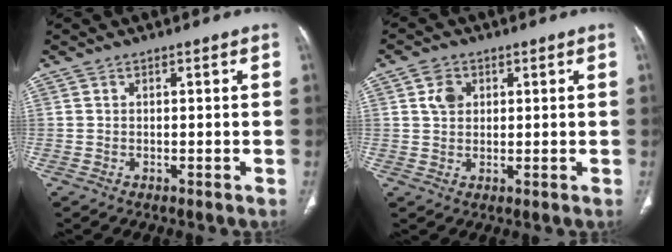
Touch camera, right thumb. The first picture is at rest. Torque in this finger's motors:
{"motor_torque": [0.76, 0.71, 0.60, 0.42, 0.06]}